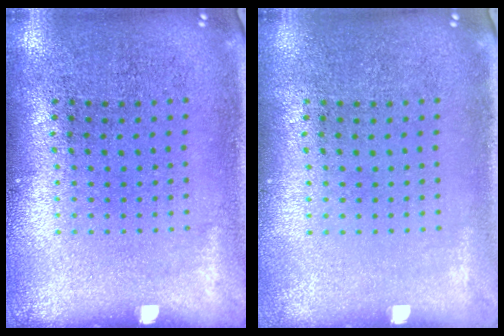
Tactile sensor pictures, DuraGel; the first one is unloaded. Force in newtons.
{"total": 0.0}